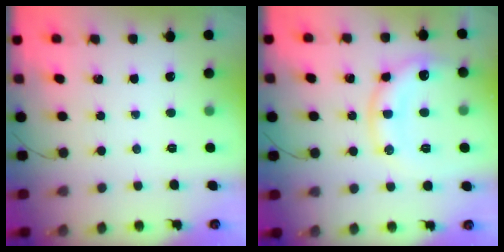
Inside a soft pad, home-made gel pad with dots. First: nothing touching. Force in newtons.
{"total": 12.7, "press": 12.7, "slide": 0.8}